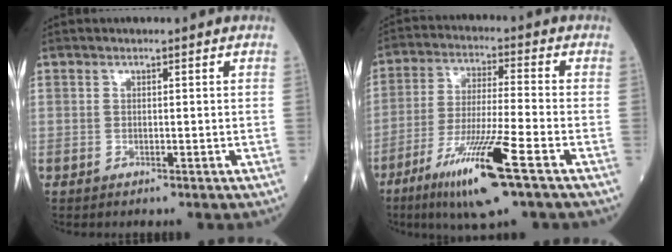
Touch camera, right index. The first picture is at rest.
{"total": 13.5, "force": [-7.1, 0.0, 11.4], "torque": [-0.220, -0.031, -0.128]}